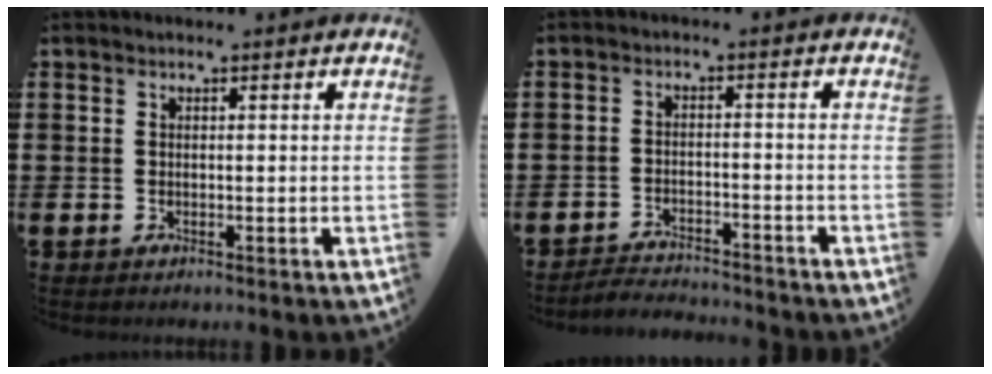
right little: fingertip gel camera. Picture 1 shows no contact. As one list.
[{"total": 2.6, "force": [-2.6, 0.0, -0.2], "torque": [-0.004, 0.004, -0.057]}]